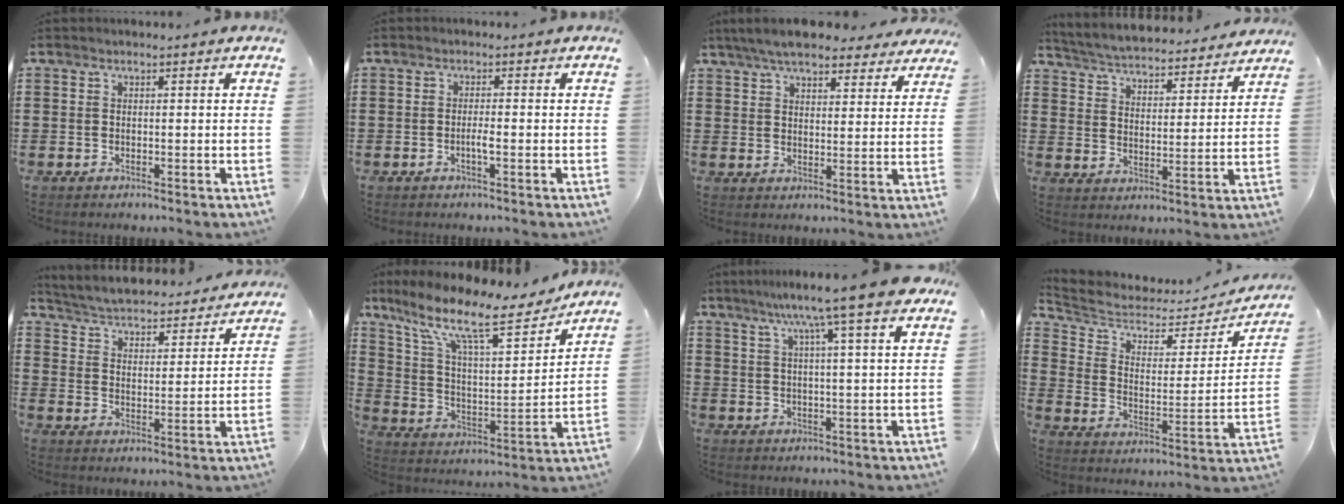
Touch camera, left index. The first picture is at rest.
{"total": 1.7, "force": [-0.6, 0.2, 1.6], "torque": [-0.030, 0.001, -0.010]}
{"total": 6.9, "force": [6.2, 1.3, 2.7], "torque": [-0.073, -0.010, 0.116]}
{"total": 4.4, "force": [4.4, -0.2, 0.4], "torque": [-0.033, -0.037, 0.071]}
{"total": 3.5, "force": [3.5, 0.0, 0.5], "torque": [-0.033, -0.036, 0.050]}
{"total": 14.5, "force": [10.7, 3.1, 9.2], "torque": [-0.199, -0.060, 0.177]}
{"total": 9.6, "force": [6.9, -0.3, 6.6], "torque": [-0.132, -0.020, 0.112]}
{"total": 5.6, "force": [4.8, 2.4, 1.7], "torque": [-0.063, -0.033, 0.077]}